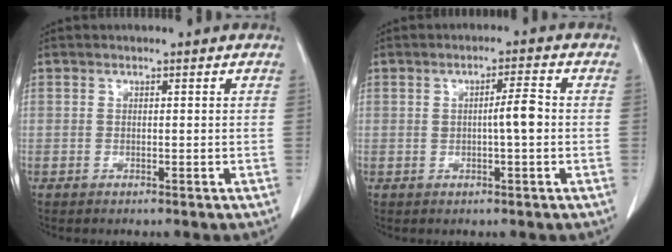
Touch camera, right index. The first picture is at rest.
{"total": 3.4, "force": [-0.1, 0.2, 3.4], "torque": [-0.053, 0.005, -0.001]}